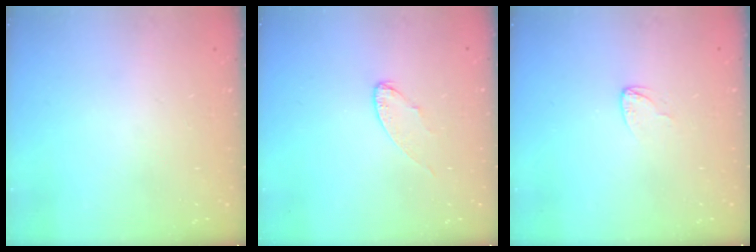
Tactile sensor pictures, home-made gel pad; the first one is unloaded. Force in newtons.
{"total": 5.2, "press": 5.2, "slide": 0.4}
{"total": 2.7, "press": 2.7, "slide": 0.2}